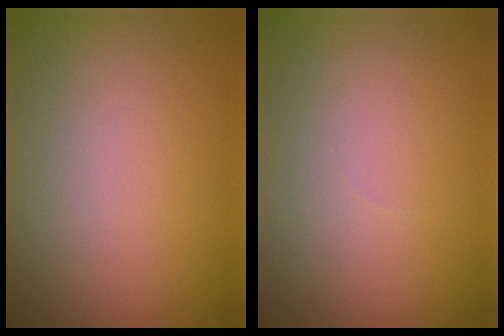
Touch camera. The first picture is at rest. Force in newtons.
{"total": 0.0}